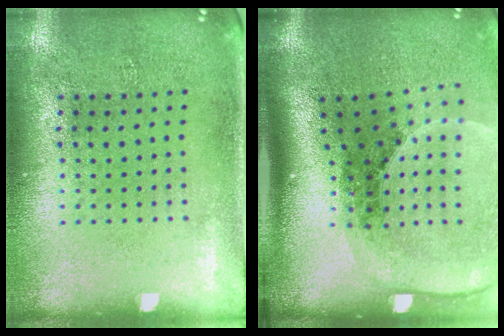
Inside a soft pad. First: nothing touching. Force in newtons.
{"total": 2.7, "press": 1.9, "slide": 2.0}